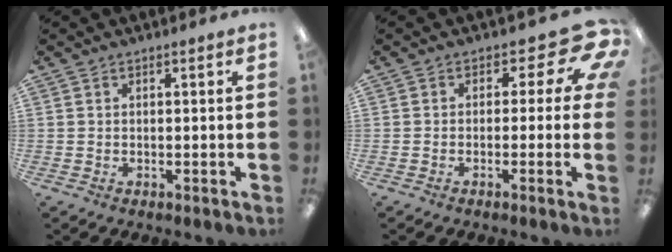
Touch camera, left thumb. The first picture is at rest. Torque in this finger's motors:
{"motor_torque": [0.98, 1.25, 0.08, -0.12, 0.00]}